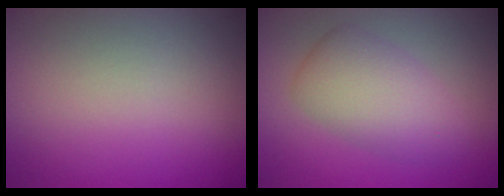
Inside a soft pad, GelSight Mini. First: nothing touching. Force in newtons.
{"total": 4.6, "press": 4.6, "slide": 0.1}